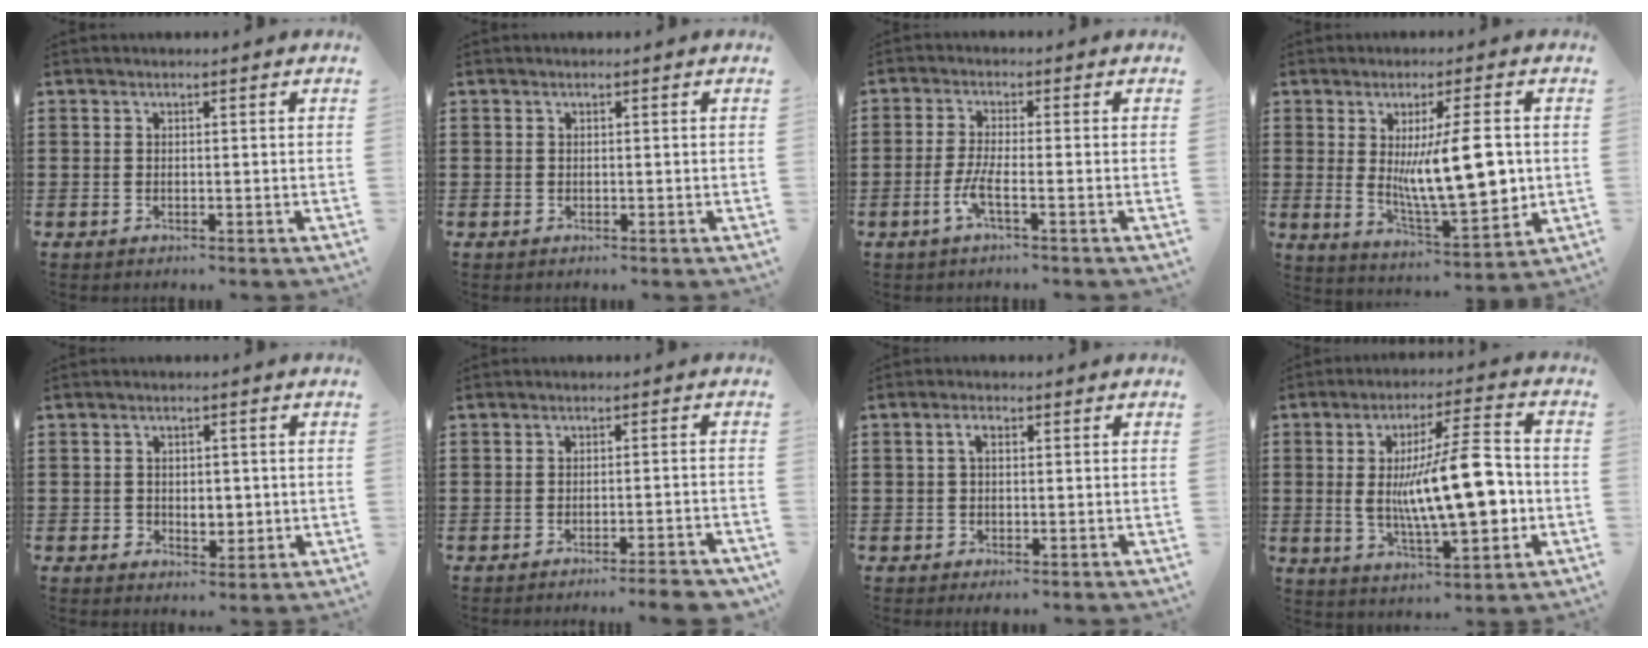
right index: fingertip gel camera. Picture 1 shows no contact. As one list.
[{"total": 0.0}, {"total": 4.0, "force": [-1.9, 0.3, 3.5], "torque": [-0.080, -0.012, -0.040]}, {"total": 13.3, "force": [0.9, 4.1, 12.6], "torque": [-0.203, -0.015, 0.014]}, {"total": 2.7, "force": [-0.1, 2.2, 1.5], "torque": [-0.029, 0.005, -0.006]}, {"total": 3.2, "force": [-2.7, -0.2, 1.7], "torque": [-0.027, -0.005, -0.051]}, {"total": 1.7, "force": [0.1, 0.6, 1.6], "torque": [-0.030, 0.004, 0.000]}, {"total": 15.4, "force": [-0.8, 5.0, 14.6], "torque": [-0.234, -0.003, -0.010]}]